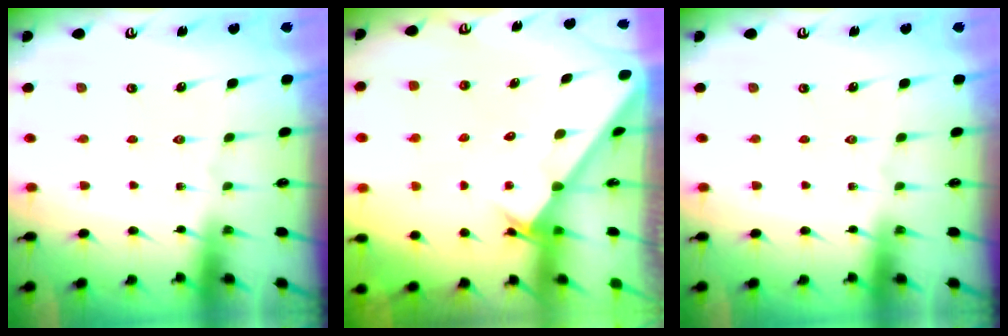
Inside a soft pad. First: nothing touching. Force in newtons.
{"total": 2.5, "press": 2.5, "slide": 0.2}
{"total": 0.0}